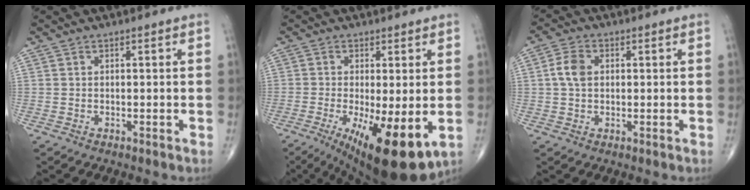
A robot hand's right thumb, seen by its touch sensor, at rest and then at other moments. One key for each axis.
{"total": 14.9, "fx": -4.3, "fy": 4.5, "fz": 13.6, "tx": -0.198, "ty": -0.024, "tz": -0.054}
{"total": 4.5, "fx": 0.6, "fy": 3.1, "fz": 3.3, "tx": -0.068, "ty": 0.006, "tz": 0.007}